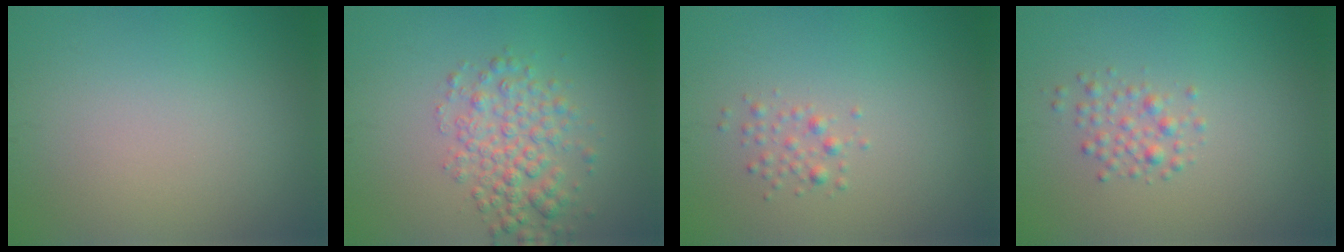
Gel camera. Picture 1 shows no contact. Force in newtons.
{"total": 3.9, "press": 3.9, "slide": 0.1}
{"total": 1.2, "press": 1.2, "slide": 0.0}
{"total": 1.6, "press": 1.6, "slide": 0.1}